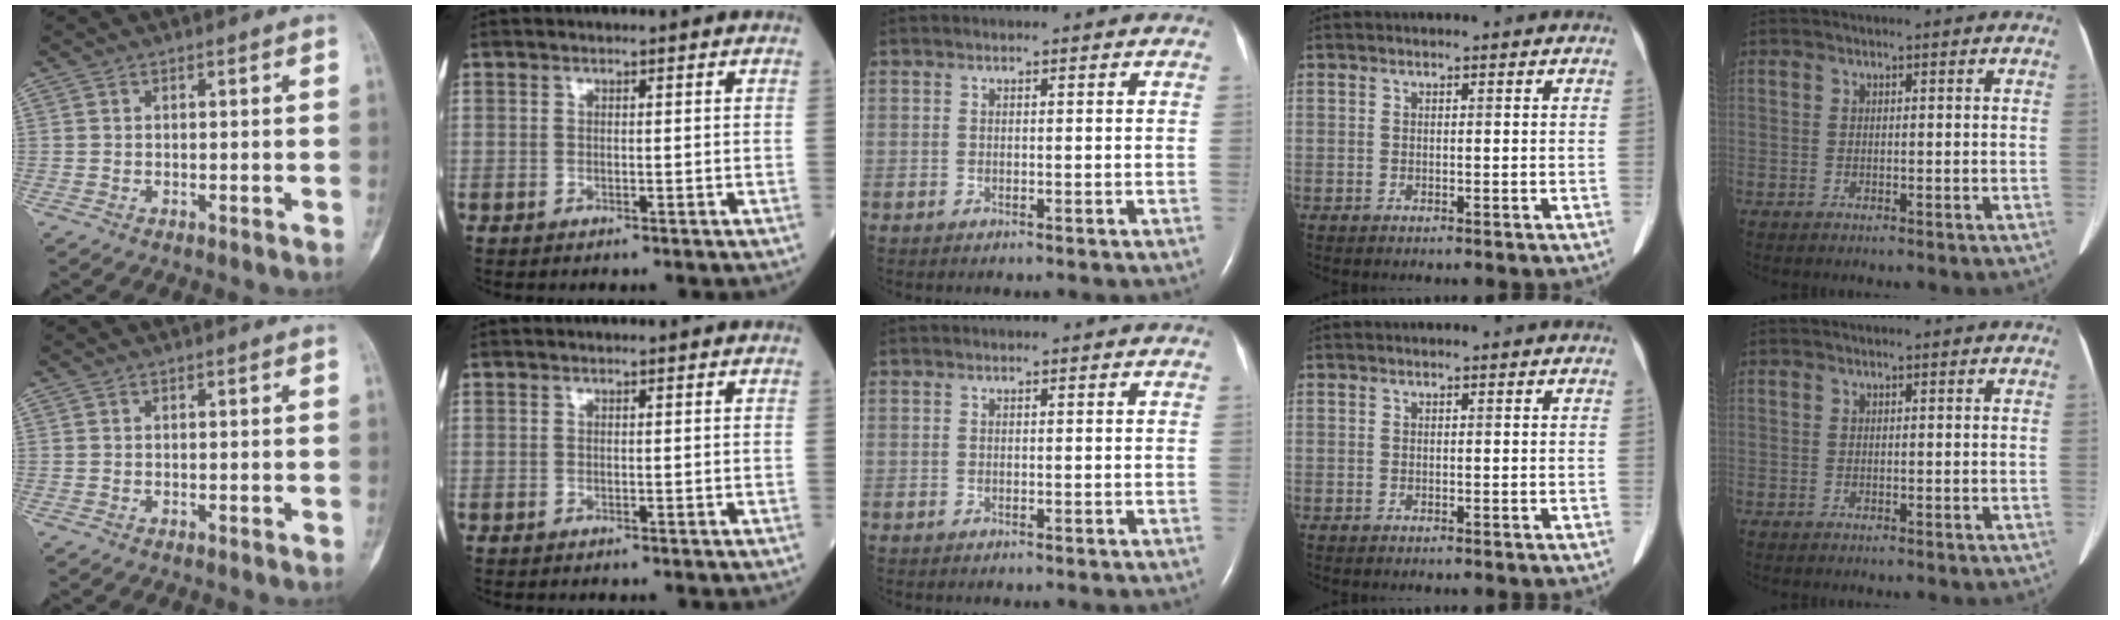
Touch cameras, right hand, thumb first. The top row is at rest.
{}